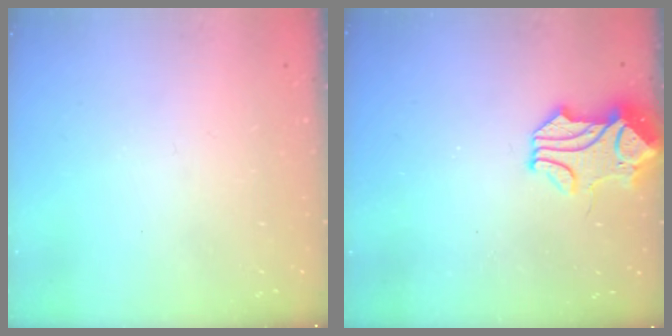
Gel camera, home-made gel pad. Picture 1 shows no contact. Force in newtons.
{"total": 1.0, "press": 0.0, "slide": 1.0}